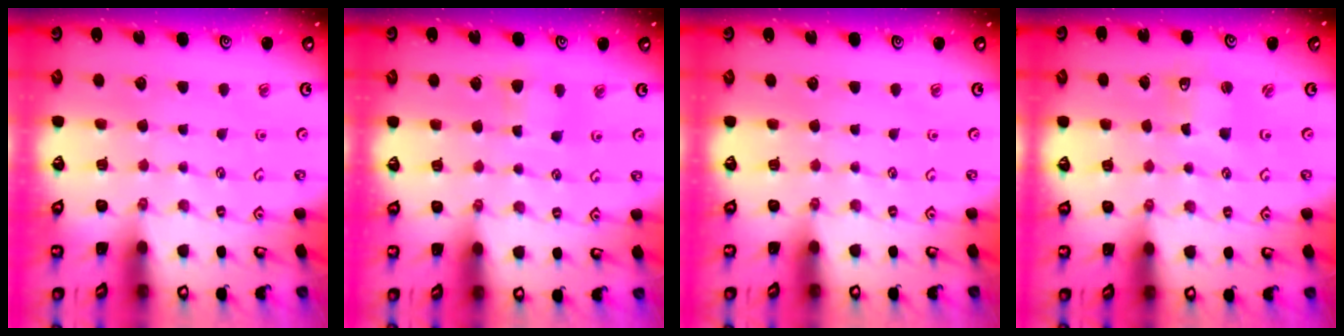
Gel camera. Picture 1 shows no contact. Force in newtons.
{"total": 3.8, "press": 3.7, "slide": 0.6}
{"total": 0.0}
{"total": 1.0, "press": 1.0, "slide": 0.2}